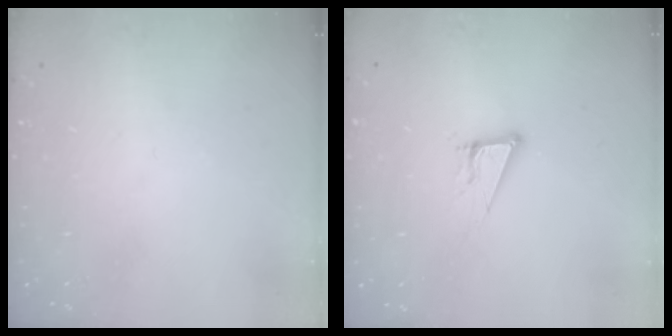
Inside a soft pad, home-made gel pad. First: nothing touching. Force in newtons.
{"total": 7.6, "press": 7.3, "slide": 2.3}